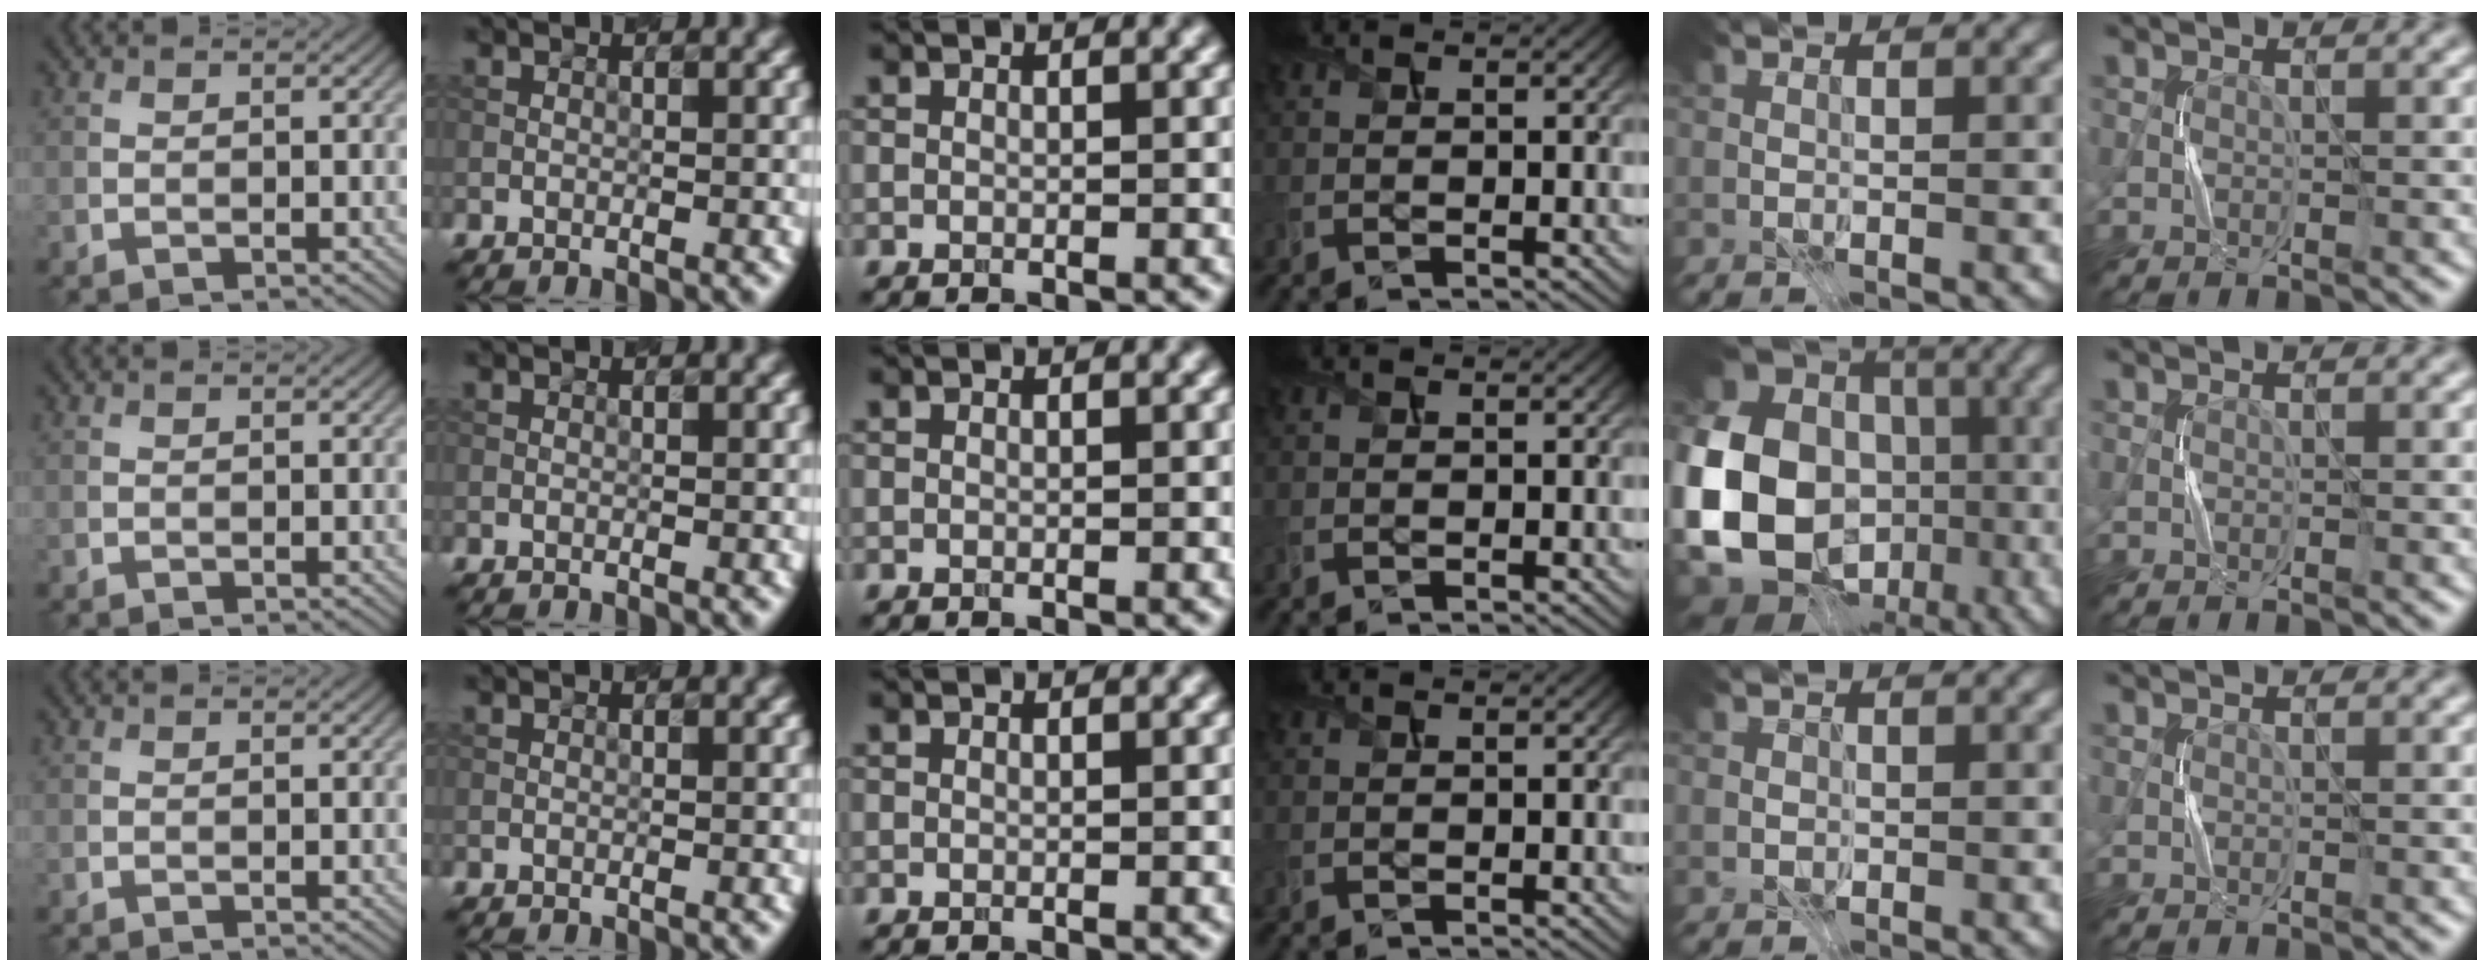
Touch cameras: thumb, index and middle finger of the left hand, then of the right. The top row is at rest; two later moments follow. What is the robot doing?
{"motion": "press", "object": "sticker"}